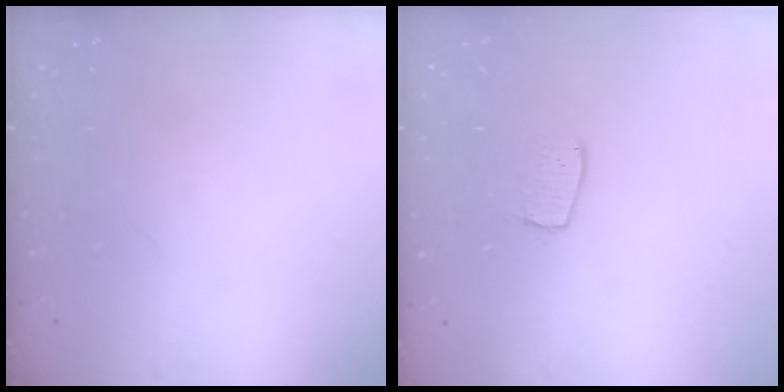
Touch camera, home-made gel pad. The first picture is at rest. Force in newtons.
{"total": 6.3, "press": 6.2, "slide": 0.5}